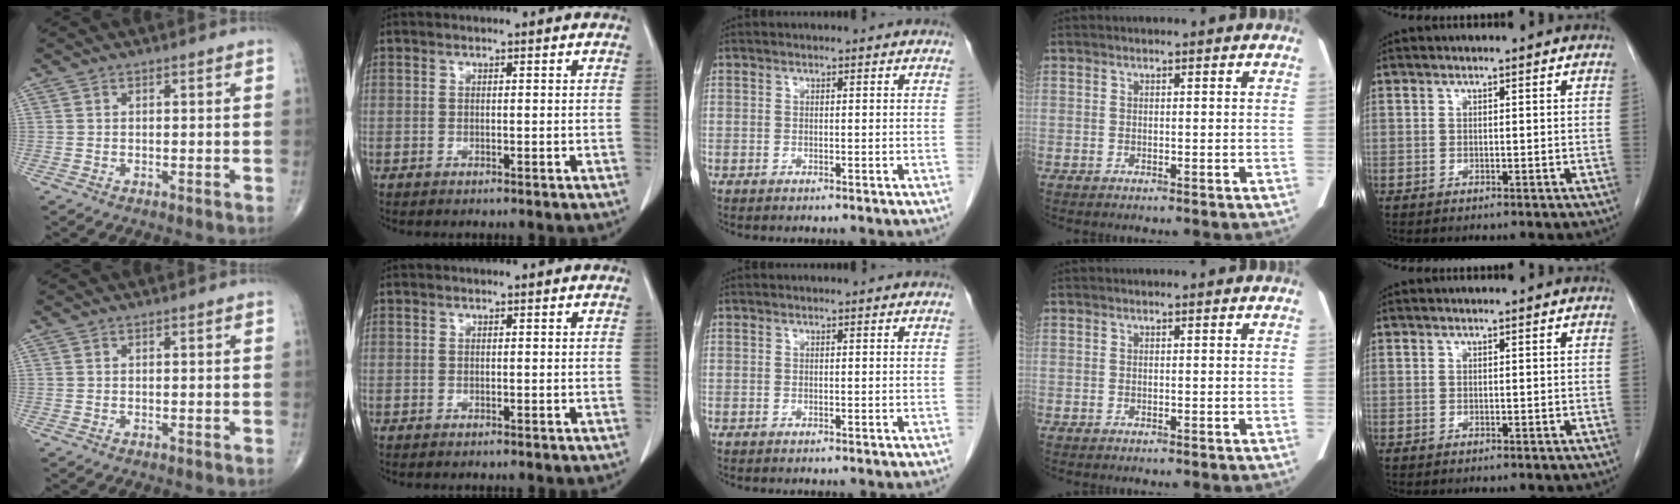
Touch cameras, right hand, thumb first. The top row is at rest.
{}